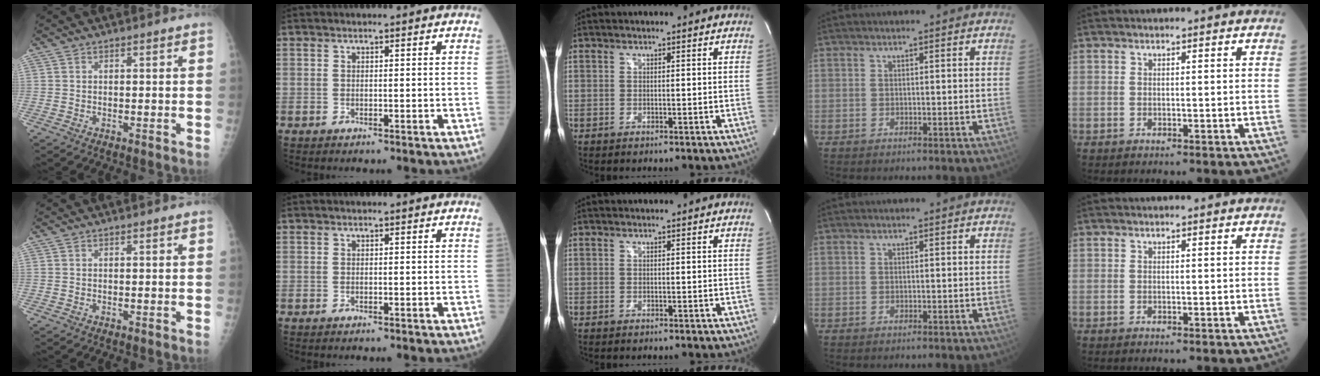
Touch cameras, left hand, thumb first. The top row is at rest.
{}